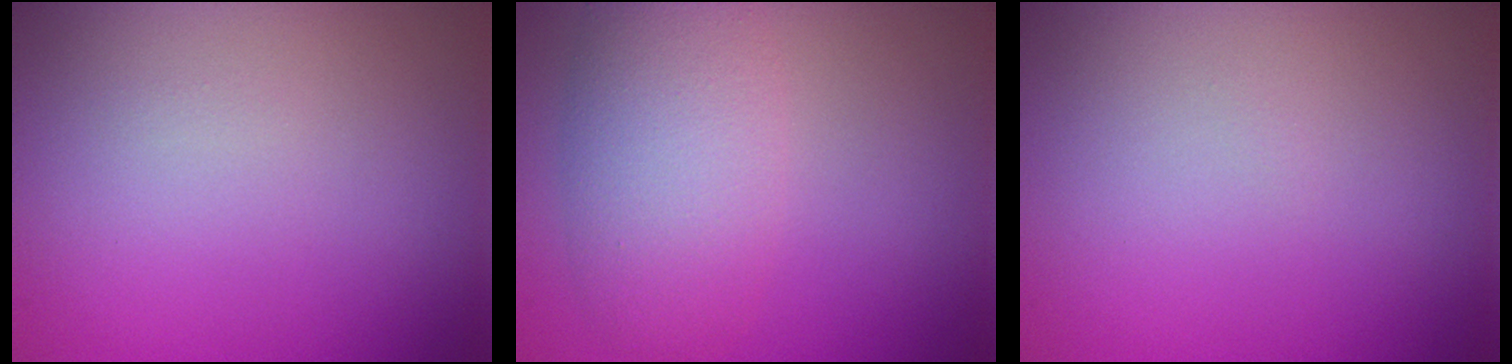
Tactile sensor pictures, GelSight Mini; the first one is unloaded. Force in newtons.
{"total": 5.5, "press": 5.5, "slide": 0.2}
{"total": 0.0}